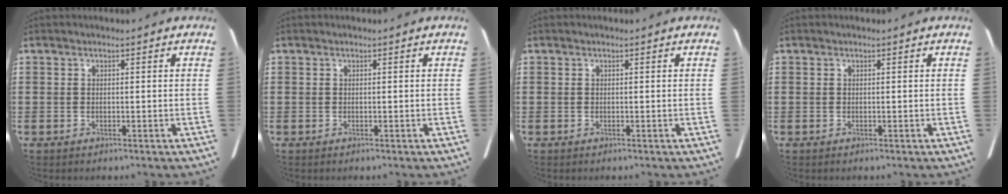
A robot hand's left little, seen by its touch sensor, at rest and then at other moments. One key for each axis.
{"total": 0.0}
{"total": 0.0}
{"total": 0.0}